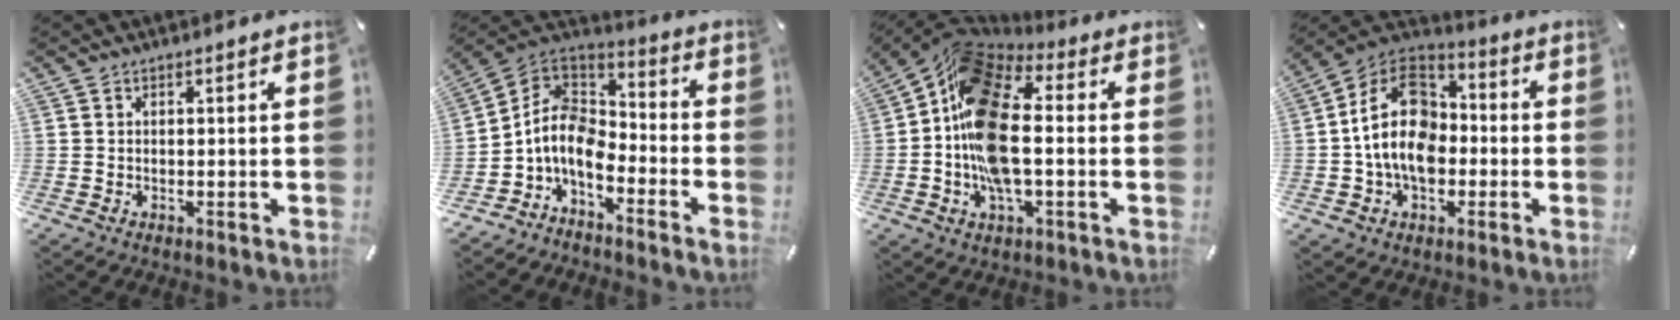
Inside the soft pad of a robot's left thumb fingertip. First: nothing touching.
{"total": 10.4, "force": [-5.8, 6.6, 5.6], "torque": [-0.138, 0.011, -0.118]}
{"total": 17.0, "force": [-2.4, 8.9, 14.3], "torque": [-0.307, -0.001, -0.048]}
{"total": 17.1, "force": [-2.0, 12.8, 11.2], "torque": [-0.231, 0.024, -0.039]}